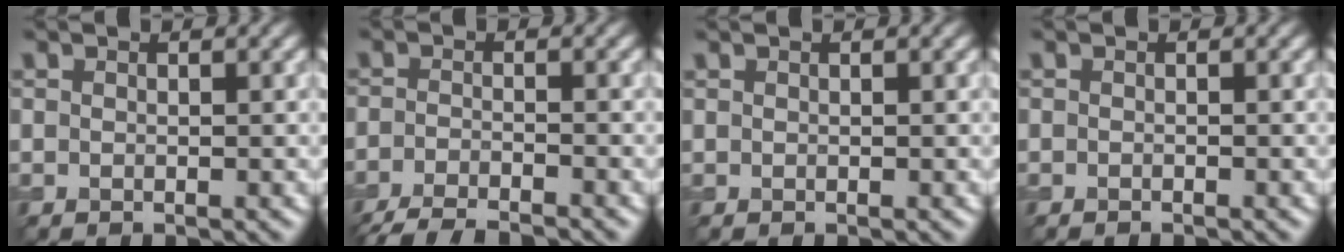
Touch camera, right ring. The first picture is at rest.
{"total": 5.5, "force": [-4.8, 0.9, 2.6], "torque": [-0.044, -0.018, -0.087]}
{"total": 0.0}
{"total": 0.6, "force": [-0.6, 0.1, 0.1], "torque": [-0.001, -0.004, -0.010]}